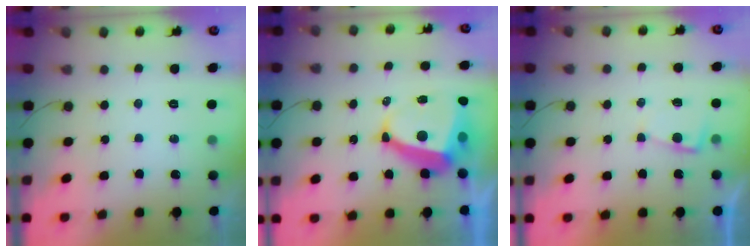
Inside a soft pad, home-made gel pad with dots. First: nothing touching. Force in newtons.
{"total": 10.2, "press": 10.1, "slide": 1.4}
{"total": 2.0, "press": 2.0, "slide": 0.3}